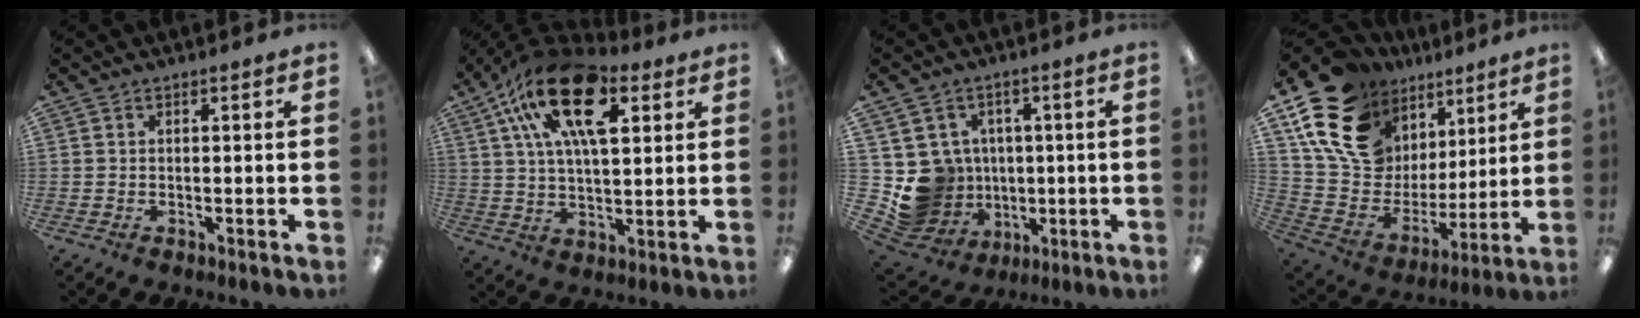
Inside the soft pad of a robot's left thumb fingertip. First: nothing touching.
{"total": 22.3, "force": [10.4, 11.0, 16.3], "torque": [-0.282, -0.030, 0.173]}
{"total": 11.1, "force": [-0.2, 10.9, 2.1], "torque": [-0.077, 0.000, 0.021]}
{"total": 20.5, "force": [12.2, 13.5, 9.4], "torque": [-0.189, -0.060, 0.242]}